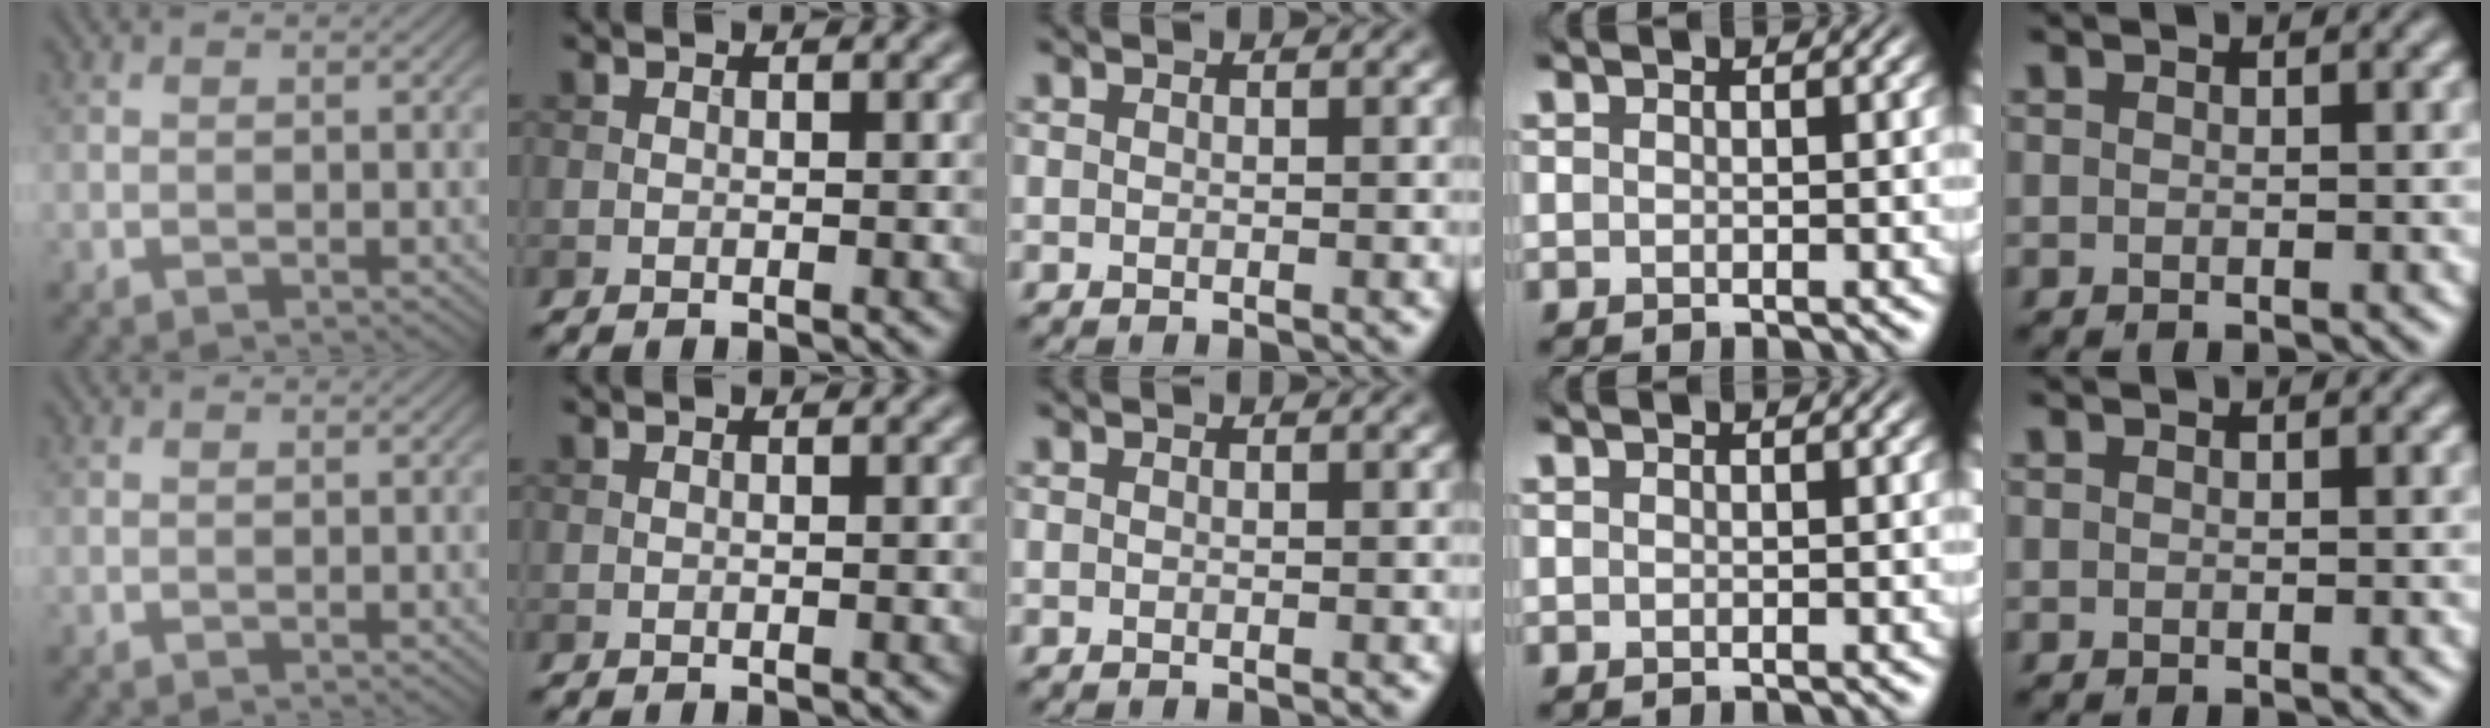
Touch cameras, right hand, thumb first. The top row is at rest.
{}